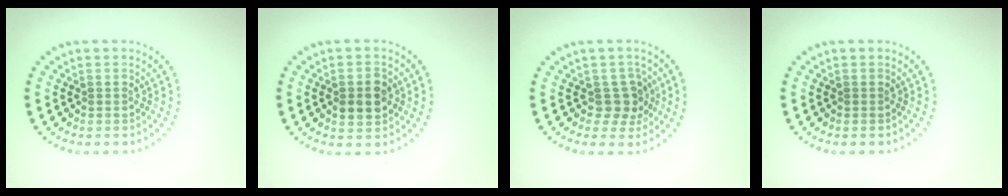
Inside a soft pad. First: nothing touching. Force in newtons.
{"total": 3.1, "press": 3.1, "slide": 0.2}
{"total": 2.4, "press": 2.0, "slide": 1.3}
{"total": 0.0}